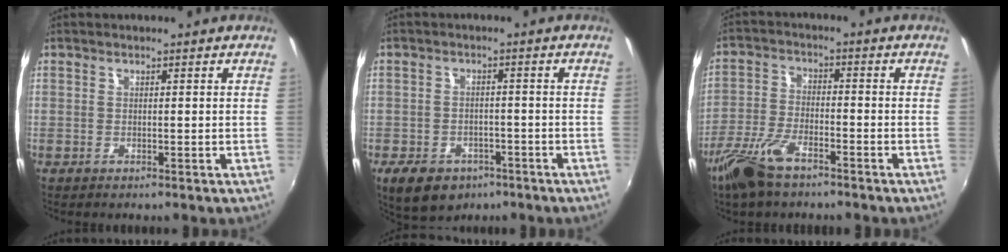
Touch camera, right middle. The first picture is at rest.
{"total": 8.9, "force": [-5.3, 5.9, 4.1], "torque": [-0.097, -0.009, -0.075]}
{"total": 9.6, "force": [-6.6, 3.5, 6.0], "torque": [-0.140, -0.010, -0.131]}